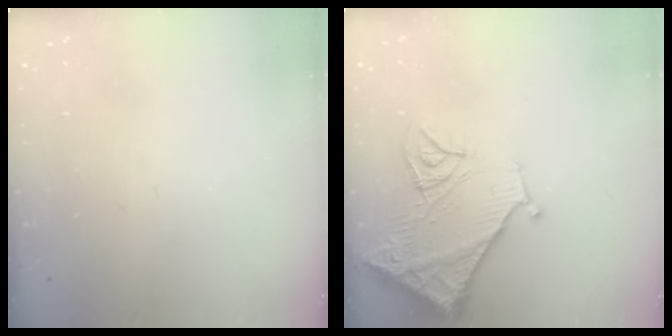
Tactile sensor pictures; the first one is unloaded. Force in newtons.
{"total": 14.3, "press": 14.2, "slide": 1.8}